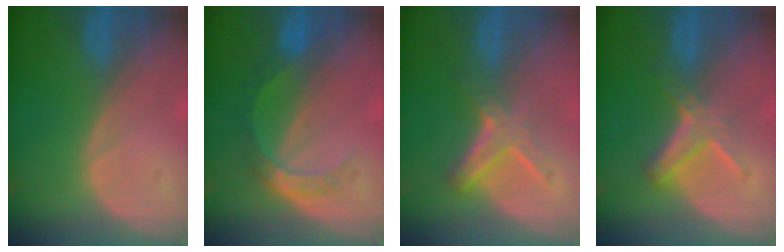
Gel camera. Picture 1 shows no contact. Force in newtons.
{"total": 5.1, "press": 4.6, "slide": 2.3}
{"total": 6.0, "press": 5.1, "slide": 3.2}
{"total": 5.9, "press": 5.1, "slide": 3.0}